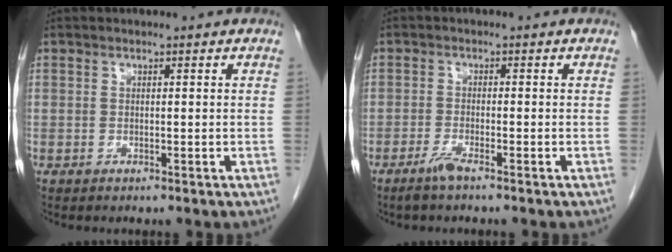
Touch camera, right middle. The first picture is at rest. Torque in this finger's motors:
{"motor_torque": [0.29, -0.14, 0.01, 0.02]}